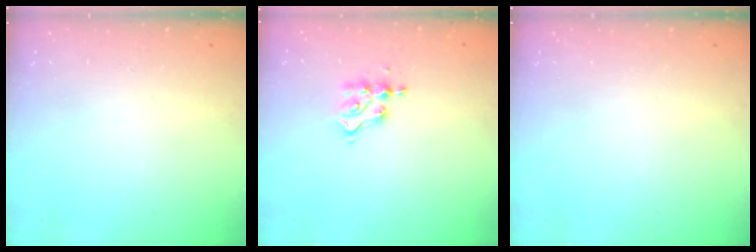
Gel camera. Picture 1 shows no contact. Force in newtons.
{"total": 4.8, "press": 4.8, "slide": 0.5}
{"total": 0.0}